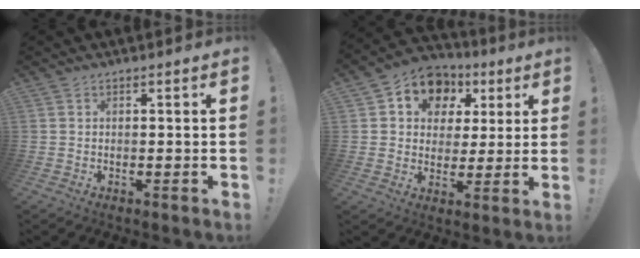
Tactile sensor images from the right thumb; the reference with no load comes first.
{"total": 10.7, "force": [4.3, 8.8, 4.1], "torque": [-0.058, -0.022, 0.083]}